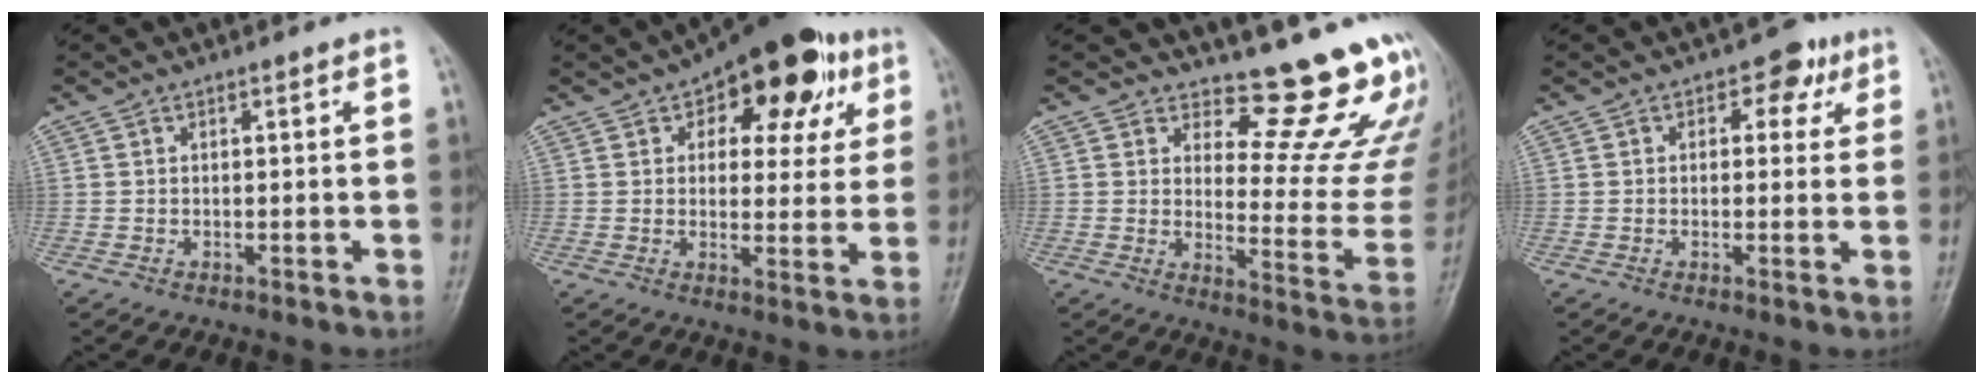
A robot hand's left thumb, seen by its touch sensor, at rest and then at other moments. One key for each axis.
{"total": 17.5, "fx": 7.8, "fy": 9.2, "fz": 12.6, "tx": -0.114, "ty": -0.005, "tz": 0.101}
{"total": 16.2, "fx": 13.6, "fy": 4.3, "fz": 7.6, "tx": -0.048, "ty": -0.159, "tz": 0.160}
{"total": 5.0, "fx": 2.0, "fy": 3.4, "fz": 3.0, "tx": 0.001, "ty": 0.000, "tz": 0.015}